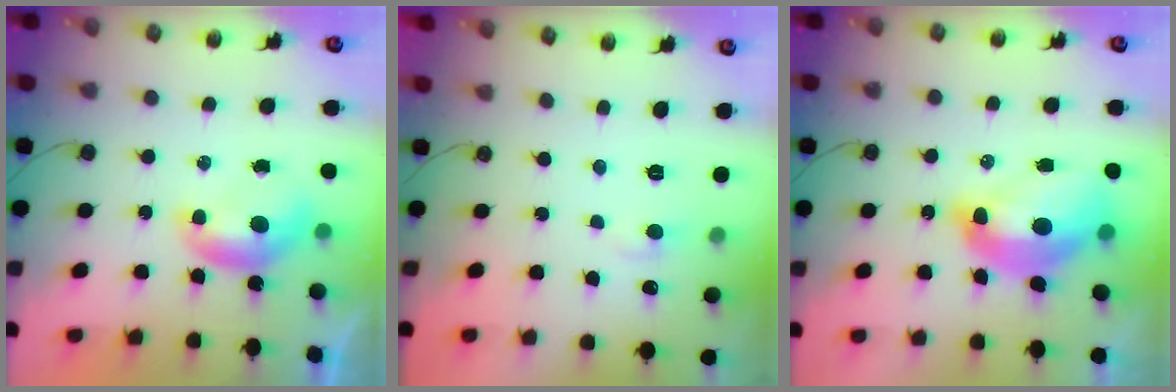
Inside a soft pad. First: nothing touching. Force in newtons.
{"total": 0.9, "press": 0.5, "slide": 0.8}
{"total": 9.3, "press": 9.2, "slide": 1.2}